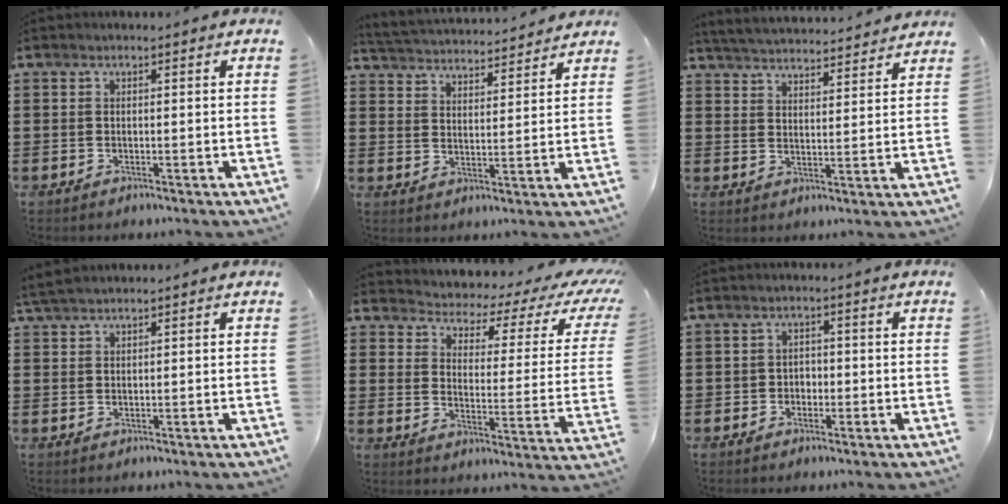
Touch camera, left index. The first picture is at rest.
{"total": 3.6, "force": [3.6, -0.1, -0.1], "torque": [-0.018, -0.026, 0.060]}
{"total": 4.4, "force": [4.4, -0.3, 0.2], "torque": [-0.021, -0.031, 0.076]}
{"total": 2.0, "force": [1.8, 0.2, 0.8], "torque": [-0.020, 0.002, 0.035]}
{"total": 2.7, "force": [2.0, 1.1, 1.4], "torque": [-0.036, -0.027, 0.023]}
{"total": 1.8, "force": [-0.7, 1.6, 0.5], "torque": [-0.016, 0.003, -0.017]}